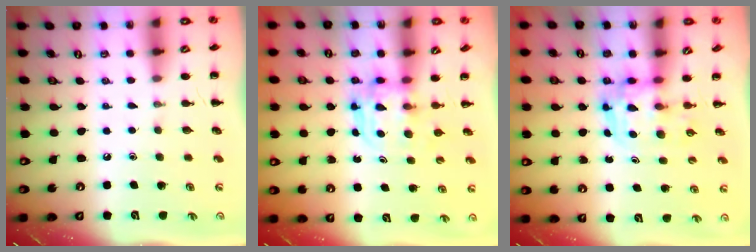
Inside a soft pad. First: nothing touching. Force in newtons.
{"total": 3.8, "press": 3.8, "slide": 0.3}
{"total": 3.5, "press": 3.4, "slide": 0.6}